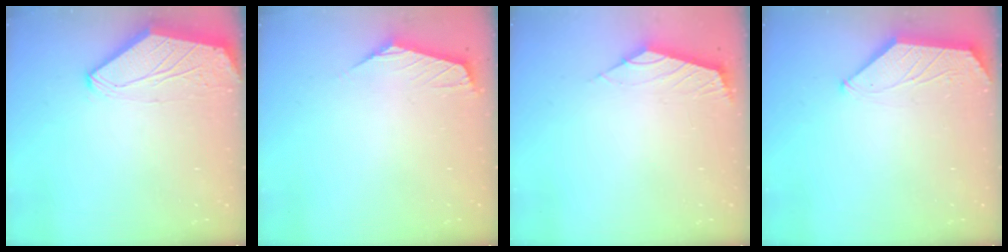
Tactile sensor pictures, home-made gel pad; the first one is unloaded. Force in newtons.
{"total": 1.0, "press": 0.9, "slide": 0.3}
{"total": 2.3, "press": 2.2, "slide": 0.5}
{"total": 1.8, "press": 1.7, "slide": 0.3}